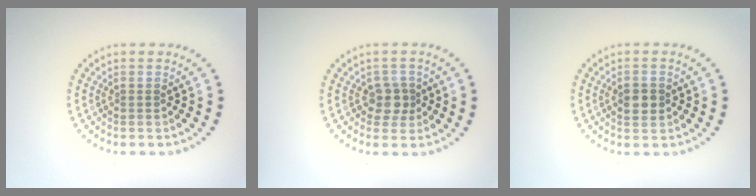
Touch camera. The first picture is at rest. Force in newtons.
{"total": 2.0, "press": 1.7, "slide": 1.1}
{"total": 2.4, "press": 2.4, "slide": 0.2}